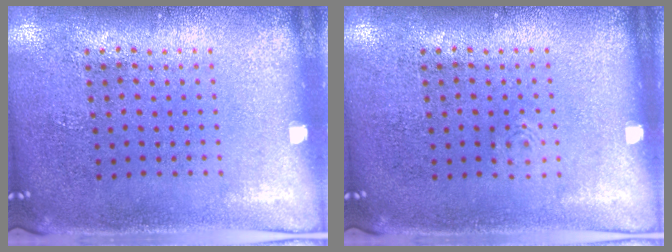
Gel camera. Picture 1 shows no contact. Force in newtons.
{"total": 0.6, "press": 0.6, "slide": 0.1}